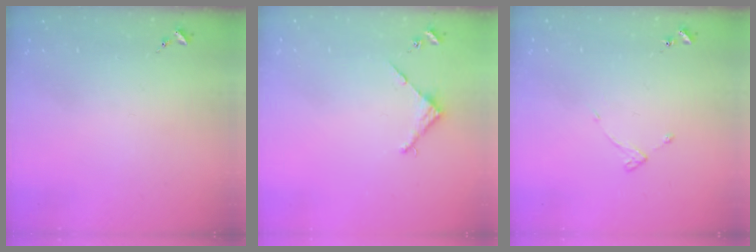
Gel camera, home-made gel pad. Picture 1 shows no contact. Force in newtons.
{"total": 2.9, "press": 2.8, "slide": 0.2}
{"total": 3.7, "press": 3.6, "slide": 0.5}